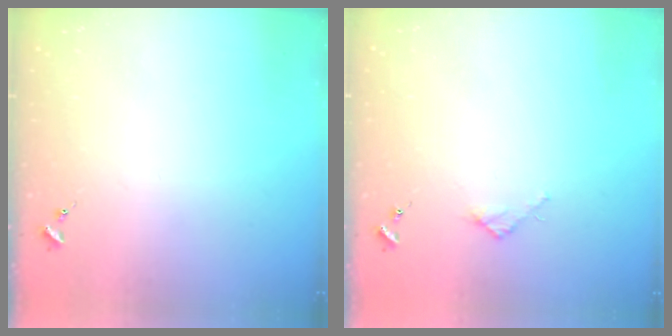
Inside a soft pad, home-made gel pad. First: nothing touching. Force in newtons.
{"total": 2.7, "press": 2.7, "slide": 0.3}